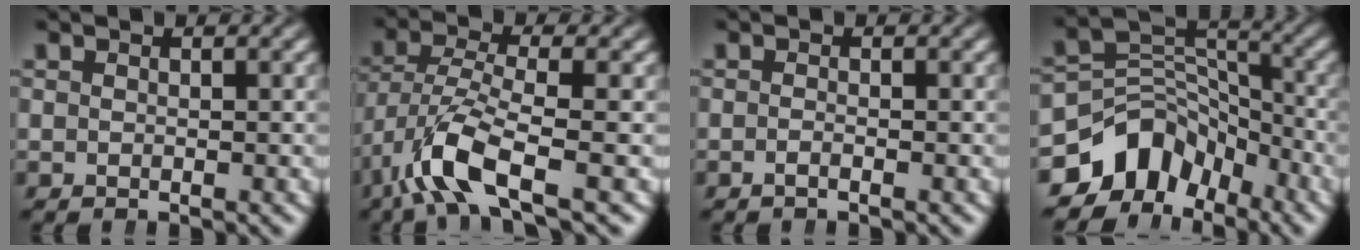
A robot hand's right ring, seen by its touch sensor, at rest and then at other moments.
{"total": 5.6, "force": [-1.7, 2.6, 4.6], "torque": [-0.123, -0.034, -0.010]}
{"total": 0.9, "force": [-0.8, 0.1, 0.5], "torque": [-0.012, 0.000, -0.018]}
{"total": 10.7, "force": [-4.2, 8.2, 5.4], "torque": [-0.079, -0.019, -0.071]}